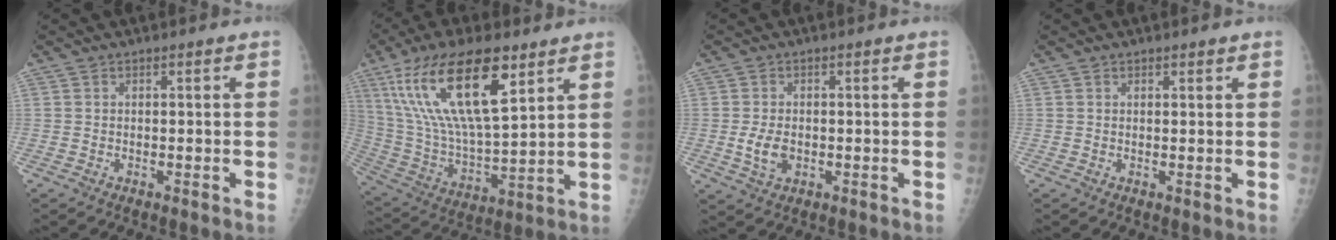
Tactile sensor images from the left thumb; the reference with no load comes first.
{"total": 22.4, "force": [11.0, 7.7, 17.9], "torque": [-0.333, -0.032, 0.210]}
{"total": 4.3, "force": [-0.6, 2.9, 3.1], "torque": [-0.056, -0.004, -0.006]}
{"total": 0.9, "force": [0.7, 0.5, 0.2], "torque": [0.006, -0.005, 0.007]}